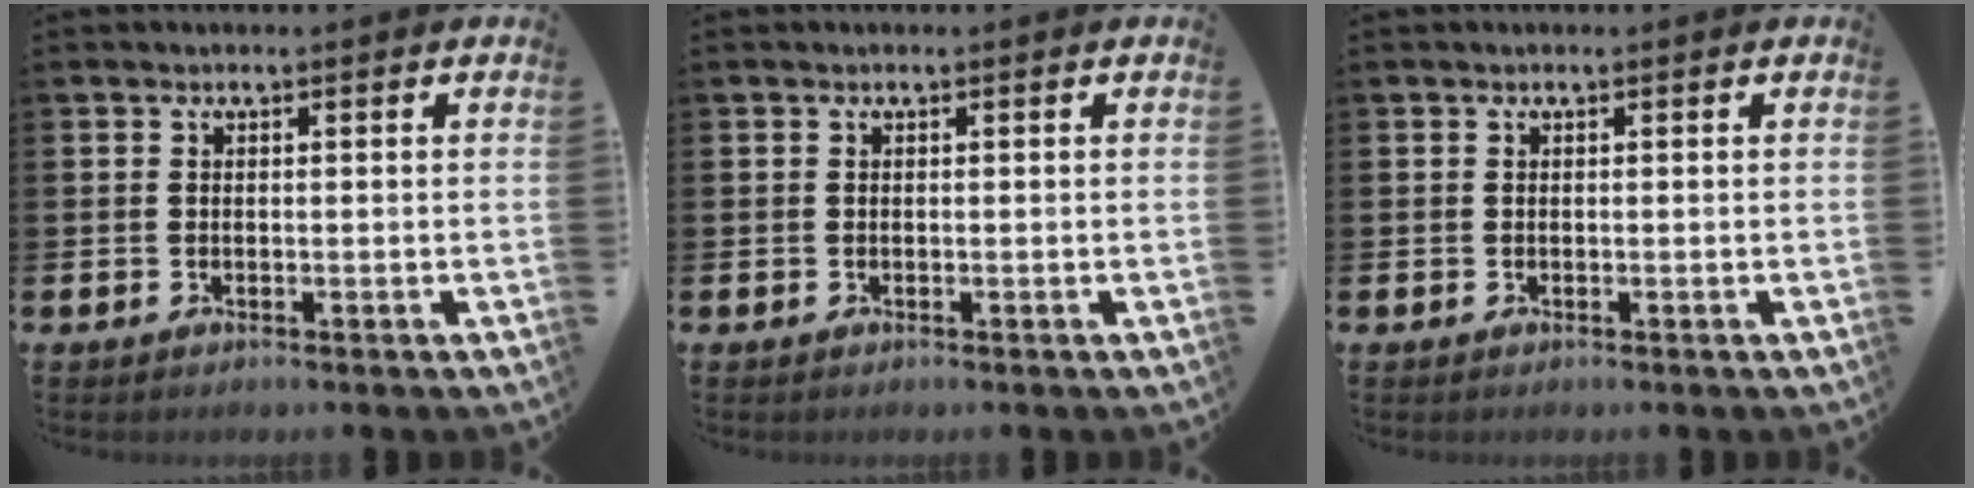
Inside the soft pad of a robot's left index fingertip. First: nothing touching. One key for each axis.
{"total": 0.0}
{"total": 0.0}